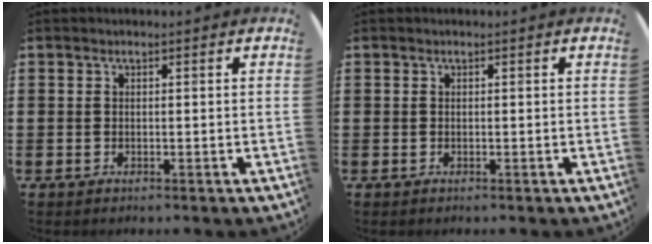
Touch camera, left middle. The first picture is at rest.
{"total": 0.0}